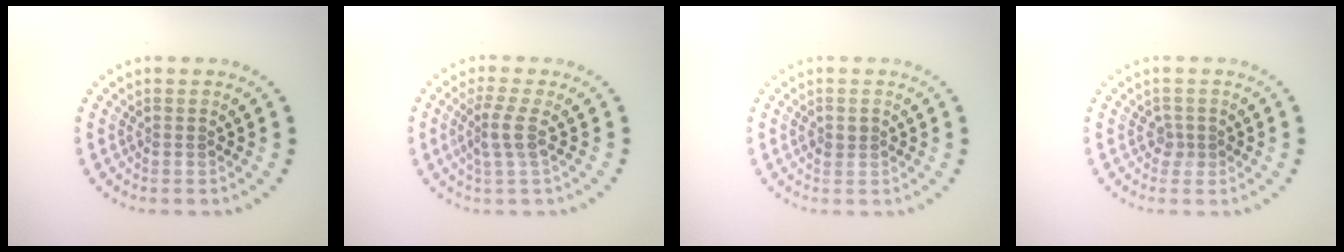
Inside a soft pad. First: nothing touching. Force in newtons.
{"total": 2.3, "press": 1.7, "slide": 1.6}
{"total": 1.0, "press": 1.0, "slide": 0.2}
{"total": 1.2, "press": 0.9, "slide": 0.7}